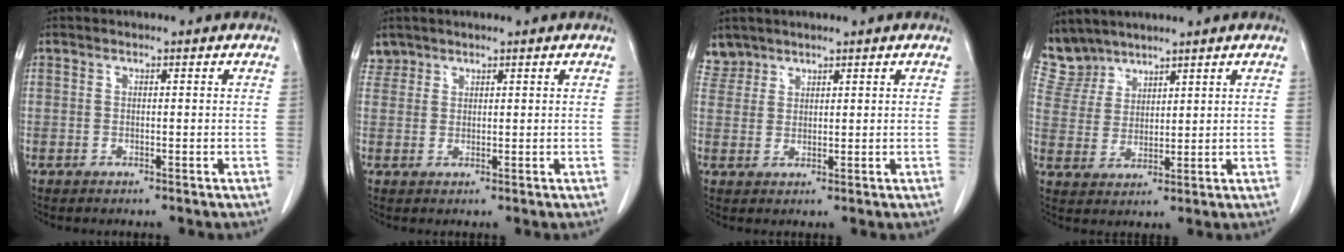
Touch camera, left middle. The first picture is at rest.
{"total": 1.9, "force": [1.6, 1.0, -0.4], "torque": [0.012, 0.010, 0.029]}
{"total": 2.8, "force": [2.4, 1.2, -0.5], "torque": [0.015, 0.008, 0.049]}
{"total": 5.4, "force": [5.1, 1.6, -0.5], "torque": [0.001, 0.007, 0.118]}